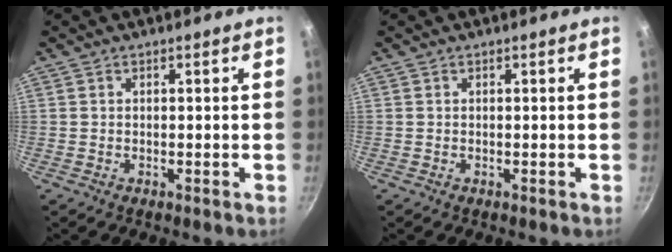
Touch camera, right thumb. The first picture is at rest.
{"total": 0.0}